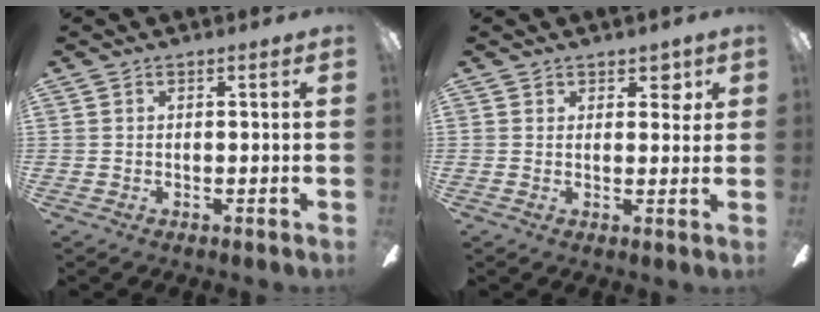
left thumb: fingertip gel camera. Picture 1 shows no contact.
{"total": 3.4, "force": [1.9, 1.9, 2.0], "torque": [-0.010, -0.006, 0.028]}